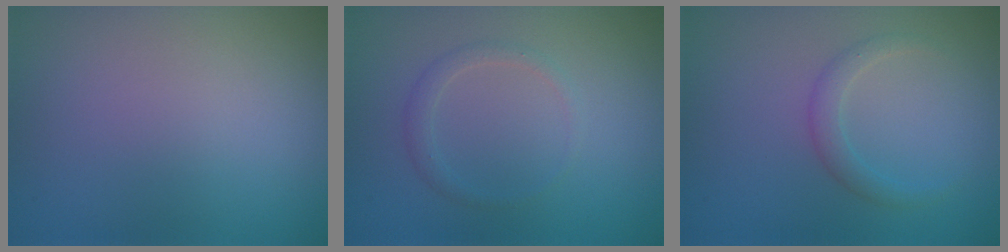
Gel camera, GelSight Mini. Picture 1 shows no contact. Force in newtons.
{"total": 1.2, "press": 1.2, "slide": 0.2}
{"total": 1.5, "press": 1.5, "slide": 0.0}